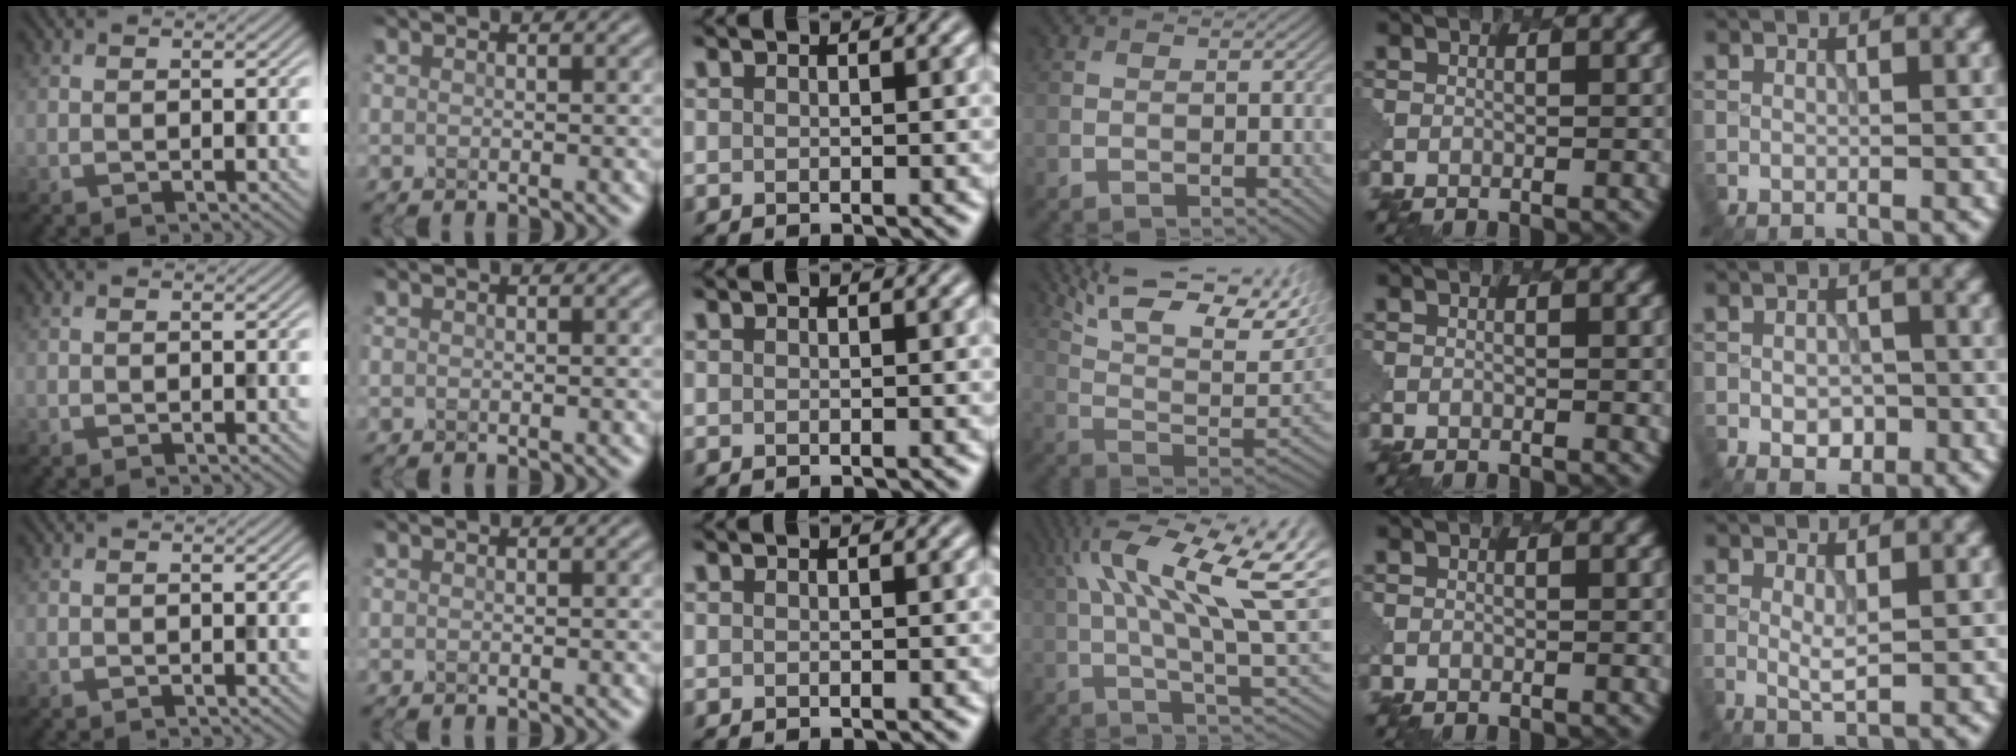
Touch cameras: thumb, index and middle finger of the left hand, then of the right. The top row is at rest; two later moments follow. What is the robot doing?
{"motion": "dispense", "object": "oil cruet"}